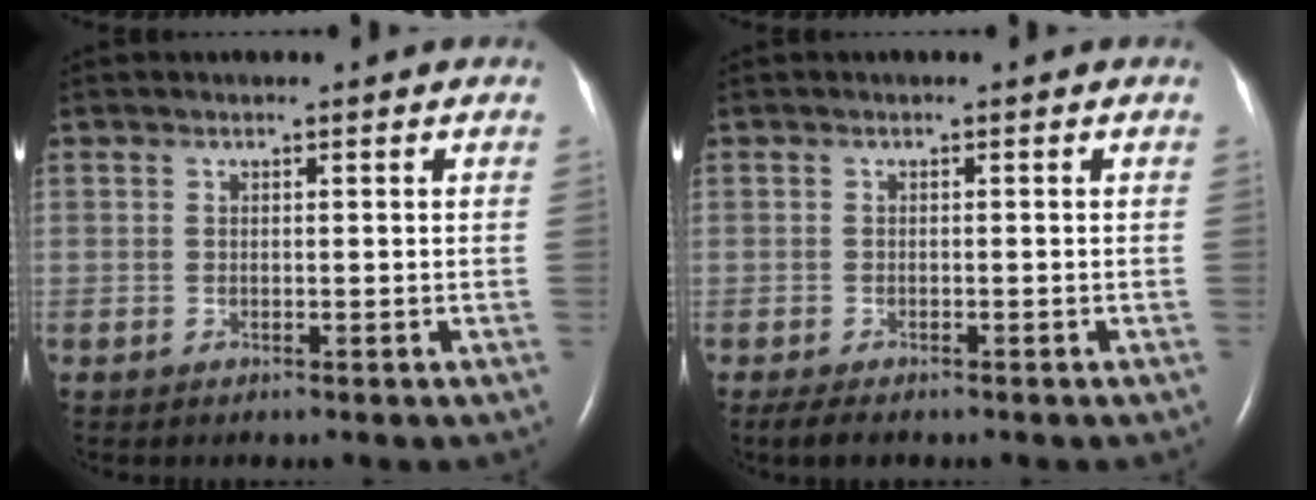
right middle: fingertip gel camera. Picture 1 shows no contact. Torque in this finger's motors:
{"motor_torque": [0.00, 0.00, 0.00, 0.02]}